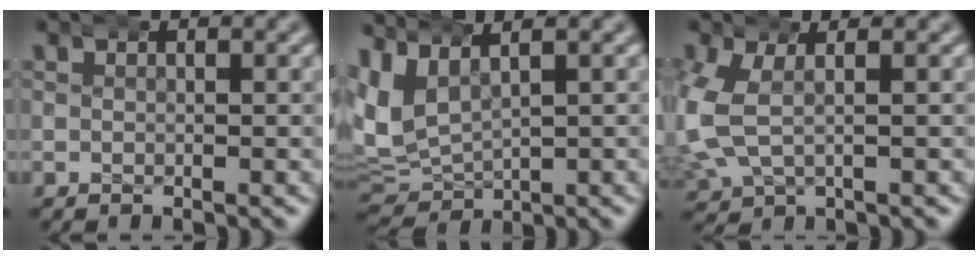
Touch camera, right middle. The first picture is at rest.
{"total": 8.7, "force": [1.0, 7.7, 3.9], "torque": [-0.128, -0.021, 0.023]}
{"total": 5.7, "force": [0.0, 4.8, 3.0], "torque": [-0.090, 0.000, 0.001]}